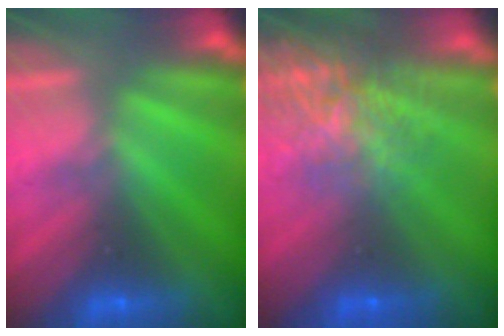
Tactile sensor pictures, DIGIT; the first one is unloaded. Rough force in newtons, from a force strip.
{"total": 7.5}